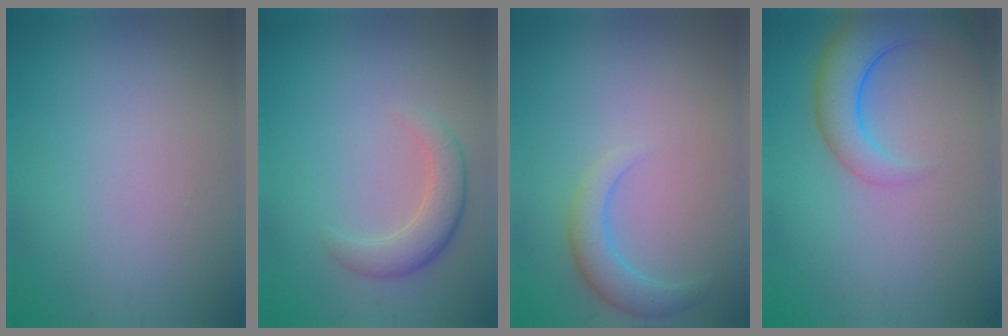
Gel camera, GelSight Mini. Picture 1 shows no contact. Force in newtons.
{"total": 3.3, "press": 3.3, "slide": 0.2}
{"total": 2.8, "press": 2.8, "slide": 0.3}
{"total": 5.3, "press": 5.3, "slide": 0.3}